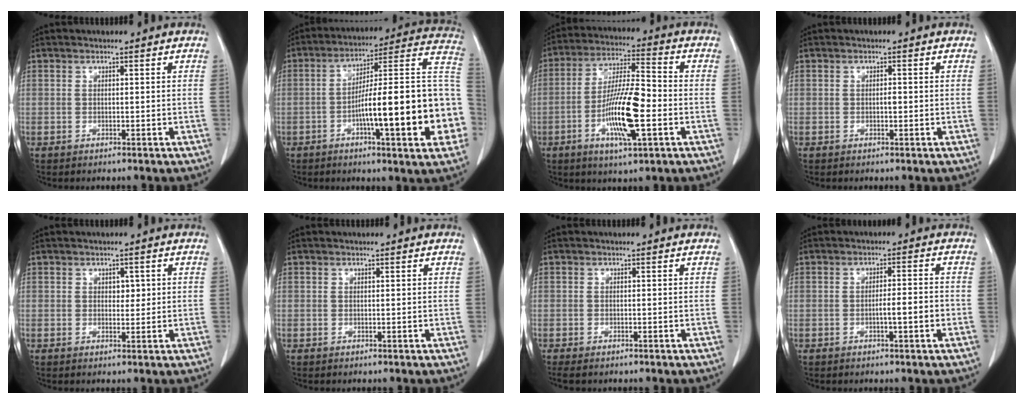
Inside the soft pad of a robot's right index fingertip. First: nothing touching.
{"total": 23.9, "force": [-5.3, 3.3, 23.0], "torque": [-0.249, 0.029, -0.073]}
{"total": 13.1, "force": [-3.8, 2.2, 12.4], "torque": [-0.235, -0.004, -0.068]}
{"total": 0.7, "force": [-0.1, 0.3, 0.7], "torque": [-0.011, 0.002, -0.001]}
{"total": 1.8, "force": [0.4, 1.1, 1.3], "torque": [-0.015, 0.000, 0.005]}
{"total": 0.0}
{"total": 1.9, "force": [-1.6, 0.6, 0.9], "torque": [-0.012, -0.004, -0.022]}
{"total": 5.0, "force": [-1.6, 0.3, 4.8], "torque": [-0.074, 0.007, -0.022]}